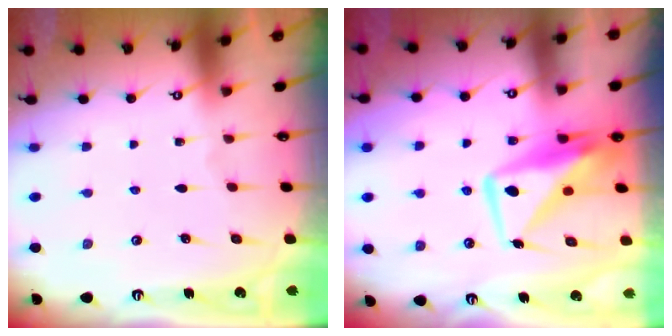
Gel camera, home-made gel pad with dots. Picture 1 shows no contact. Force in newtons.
{"total": 11.8, "press": 11.7, "slide": 0.8}